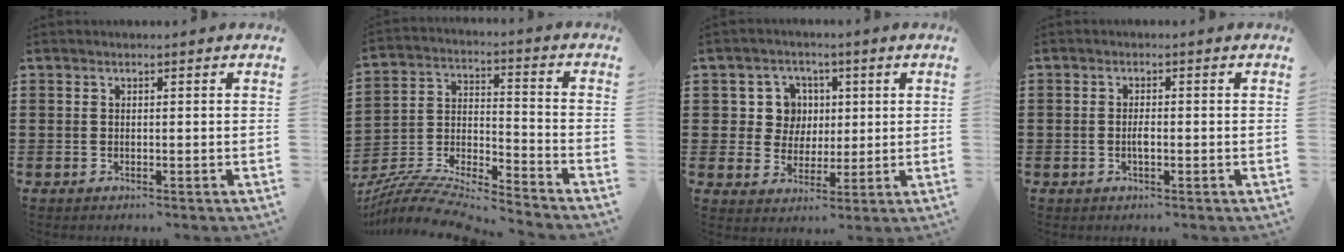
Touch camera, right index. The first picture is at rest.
{"total": 8.4, "force": [-7.9, 0.8, 2.8], "torque": [-0.064, -0.003, -0.163]}
{"total": 6.8, "force": [1.5, 6.2, 2.3], "torque": [-0.066, 0.018, 0.024]}
{"total": 1.6, "force": [-0.4, 0.5, 1.5], "torque": [-0.028, -0.002, -0.008]}